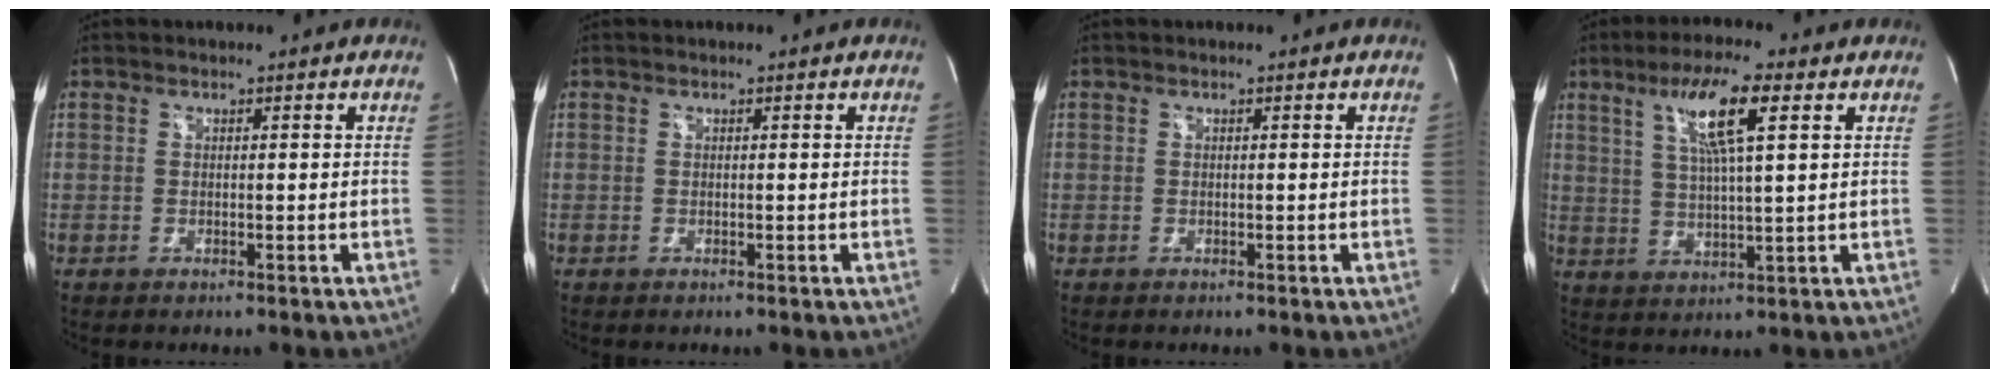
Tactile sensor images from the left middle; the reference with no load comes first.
{"total": 0.0}
{"total": 0.0}
{"total": 9.6, "force": [4.2, 0.5, 8.6], "torque": [-0.164, 0.007, 0.076]}